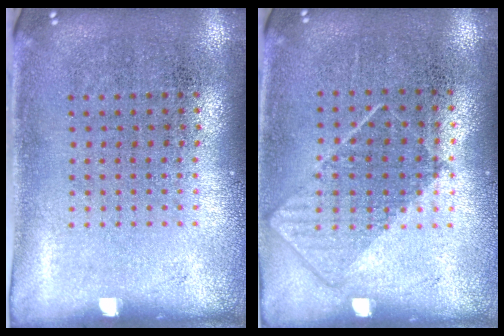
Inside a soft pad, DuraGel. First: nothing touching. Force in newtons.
{"total": 0.8, "press": 0.6, "slide": 0.5}